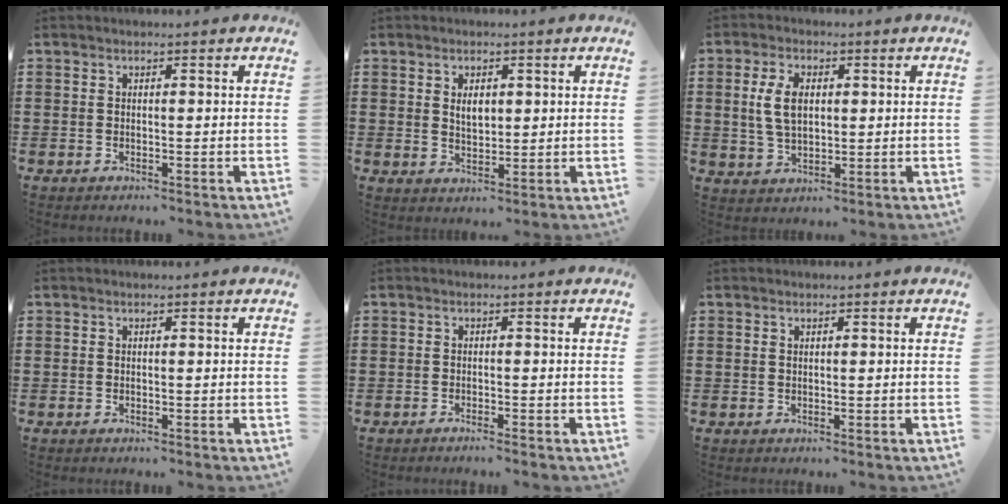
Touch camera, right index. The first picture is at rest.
{"total": 3.0, "force": [0.9, 1.7, 2.3], "torque": [-0.042, 0.002, 0.015]}
{"total": 6.2, "force": [1.0, 3.5, 5.0], "torque": [-0.120, 0.010, 0.012]}
{"total": 0.0}
{"total": 0.8, "force": [-0.7, -0.2, 0.3], "torque": [-0.006, -0.003, -0.013]}
{"total": 0.5, "force": [0.4, 0.2, 0.3], "torque": [-0.006, 0.001, 0.008]}